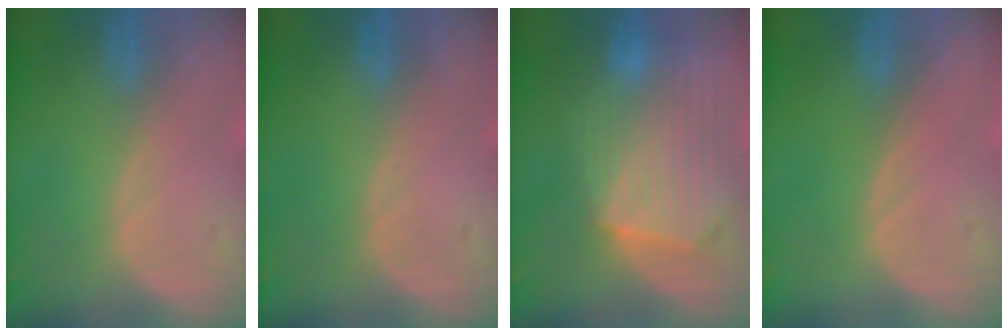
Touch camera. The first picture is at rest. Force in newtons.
{"total": 0.0}
{"total": 10.6, "press": 9.3, "slide": 5.2}
{"total": 0.0}